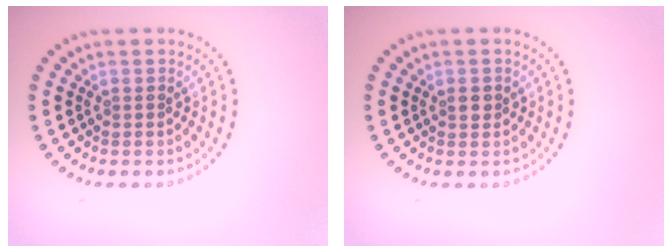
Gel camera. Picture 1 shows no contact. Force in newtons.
{"total": 1.0, "press": 0.9, "slide": 0.3}